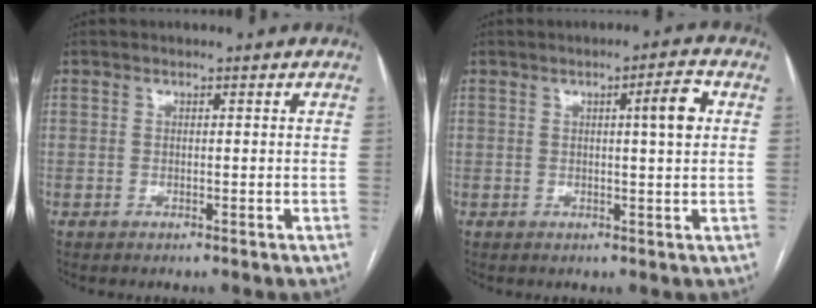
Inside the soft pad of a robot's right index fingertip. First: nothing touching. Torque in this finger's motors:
{"motor_torque": [0.45, 0.09, 0.27, 0.06]}